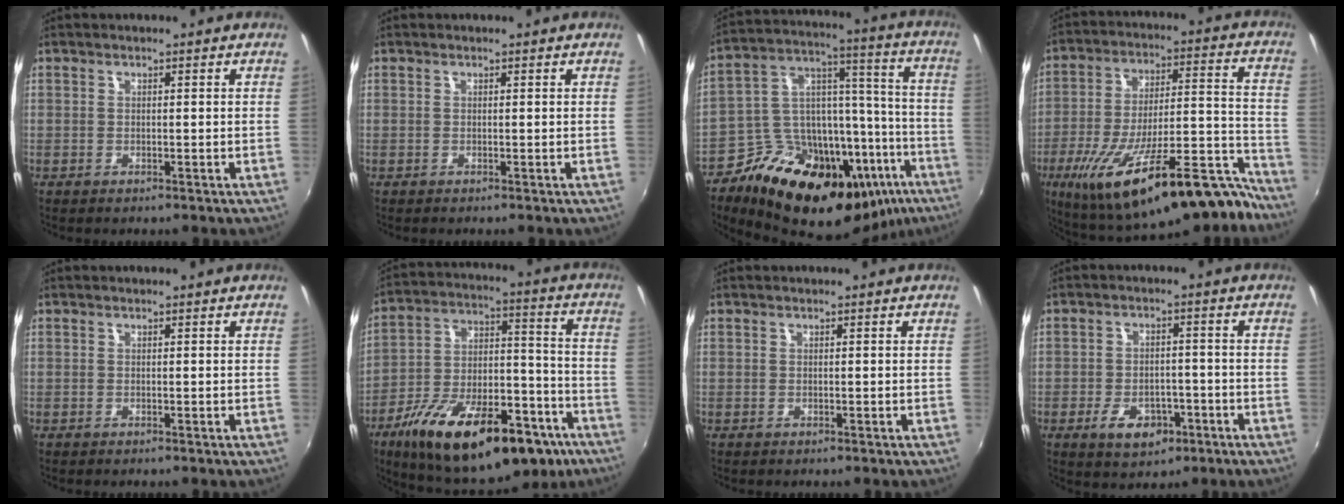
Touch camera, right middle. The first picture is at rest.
{"total": 0.0}
{"total": 32.3, "force": [-19.1, 15.7, 20.9], "torque": [-0.324, 0.022, -0.268]}
{"total": 30.0, "force": [-21.2, 8.4, 19.6], "torque": [-0.303, -0.017, -0.307]}
{"total": 0.0}
{"total": 29.1, "force": [-17.4, 12.1, 20.0], "torque": [-0.324, -0.003, -0.249]}
{"total": 0.0}
{"total": 7.8, "force": [-3.9, 4.9, 4.7], "torque": [-0.104, 0.001, -0.054]}